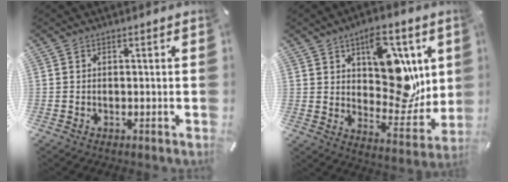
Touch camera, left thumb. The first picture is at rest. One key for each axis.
{"total": 16.8, "fx": 6.0, "fy": 10.3, "fz": 11.8, "tx": -0.138, "ty": -0.035, "tz": 0.110}